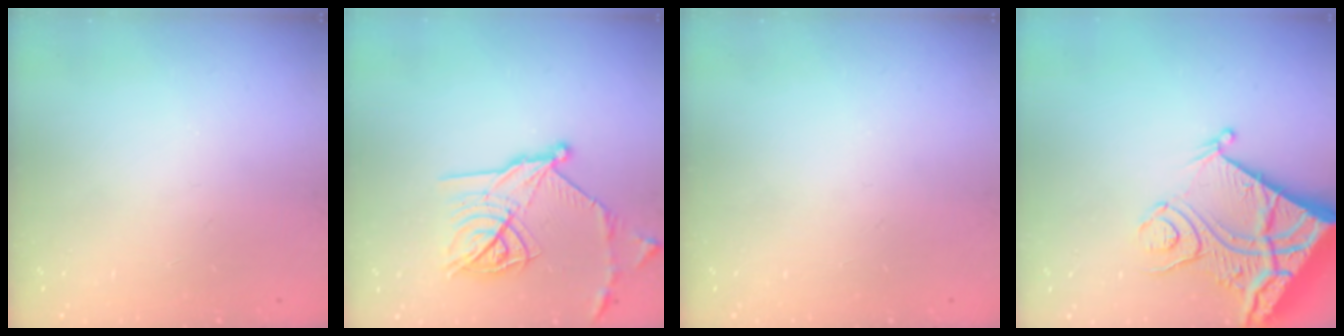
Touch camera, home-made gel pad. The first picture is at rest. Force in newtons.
{"total": 17.6, "press": 17.6, "slide": 0.9}
{"total": 0.0}
{"total": 17.7, "press": 17.5, "slide": 2.3}